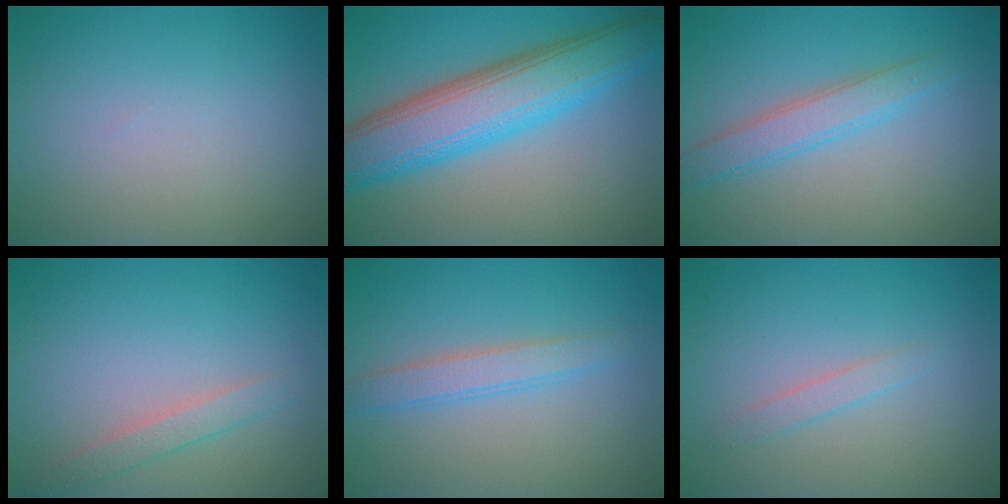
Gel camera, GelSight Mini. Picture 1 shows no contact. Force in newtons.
{"total": 8.9, "press": 8.9, "slide": 0.0}
{"total": 2.9, "press": 2.9, "slide": 0.1}
{"total": 1.7, "press": 1.7, "slide": 0.1}
{"total": 2.4, "press": 2.4, "slide": 0.1}
{"total": 1.1, "press": 1.1, "slide": 0.1}